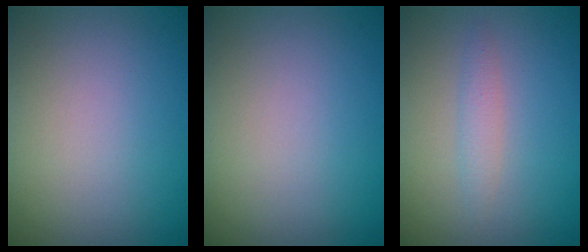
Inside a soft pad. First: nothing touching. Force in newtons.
{"total": 0.0}
{"total": 1.3, "press": 1.3, "slide": 0.1}